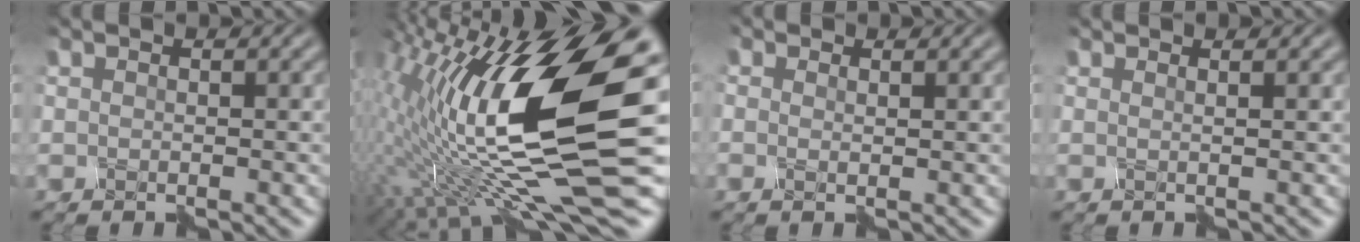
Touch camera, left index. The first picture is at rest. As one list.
[{"total": 17.0, "force": [-0.1, 4.9, 16.3], "torque": [-0.297, 0.005, -0.004]}, {"total": 0.7, "force": [0.4, 0.5, 0.1], "torque": [0.006, -0.001, -0.007]}, {"total": 1.9, "force": [1.0, 1.1, 1.2], "torque": [0.007, 0.018, -0.019]}]